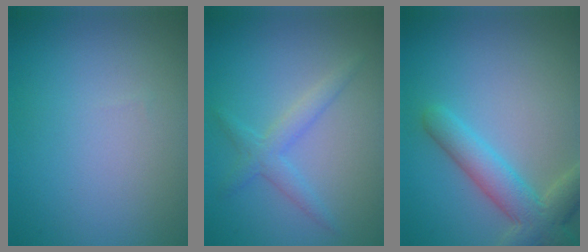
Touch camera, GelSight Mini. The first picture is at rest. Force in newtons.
{"total": 2.2, "press": 2.2, "slide": 0.2}
{"total": 5.0, "press": 4.9, "slide": 0.3}